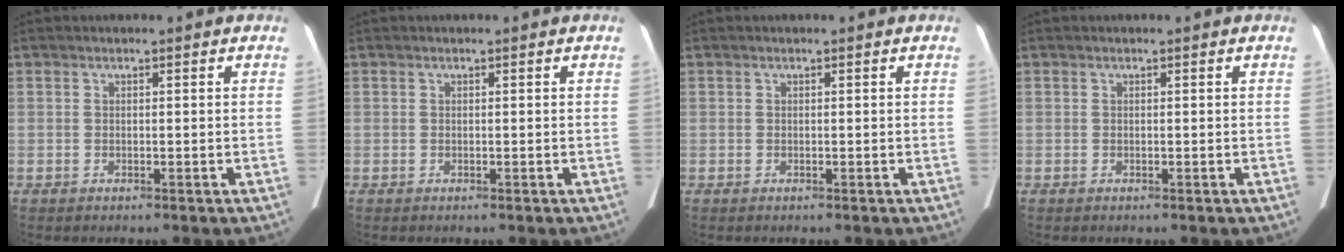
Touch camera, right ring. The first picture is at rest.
{"total": 0.0}
{"total": 0.0}
{"total": 0.0}